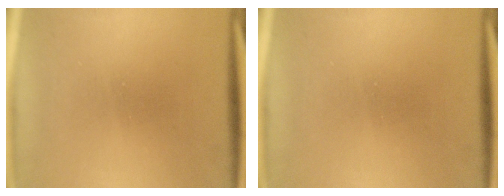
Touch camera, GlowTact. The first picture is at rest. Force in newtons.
{"total": 0.0}